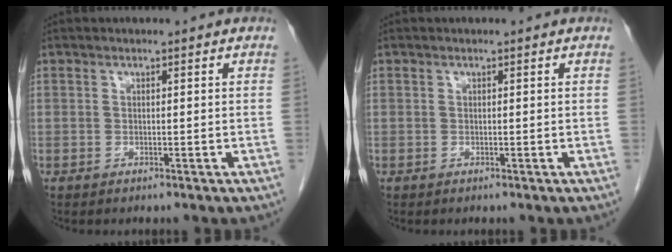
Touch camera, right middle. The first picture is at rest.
{"total": 0.0}